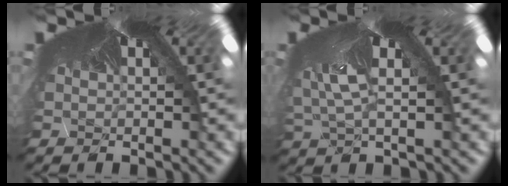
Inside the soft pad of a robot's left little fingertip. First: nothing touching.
{"total": 2.6, "force": [-2.6, -0.4, -0.3], "torque": [-0.014, -0.044, -0.015]}